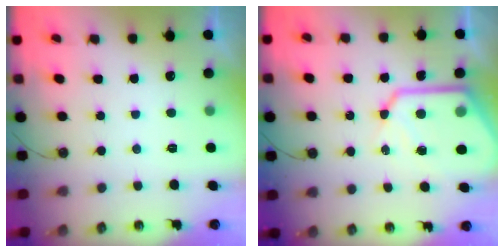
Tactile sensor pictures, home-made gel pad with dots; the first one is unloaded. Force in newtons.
{"total": 15.7, "press": 15.7, "slide": 1.5}